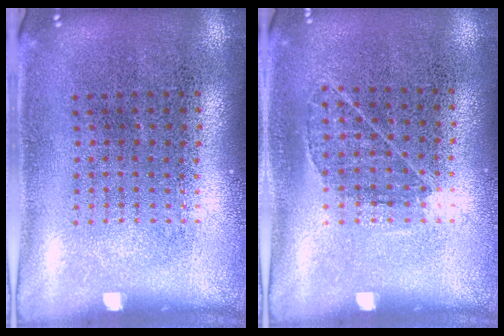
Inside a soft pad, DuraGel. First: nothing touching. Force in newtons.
{"total": 0.8, "press": 0.7, "slide": 0.5}